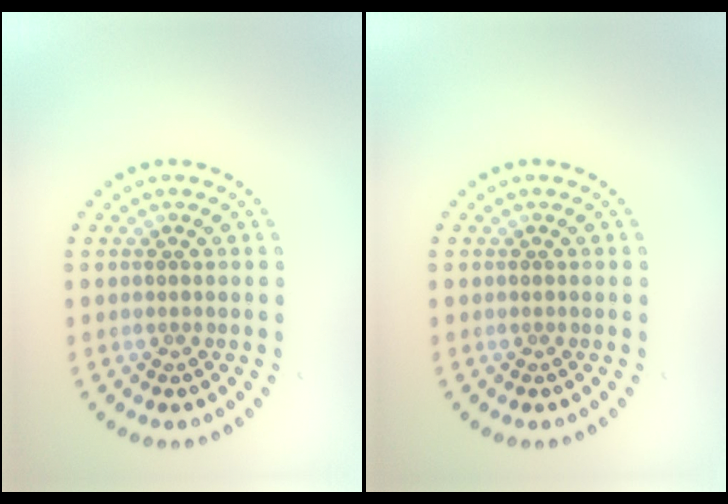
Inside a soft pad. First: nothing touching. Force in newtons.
{"total": 0.0}